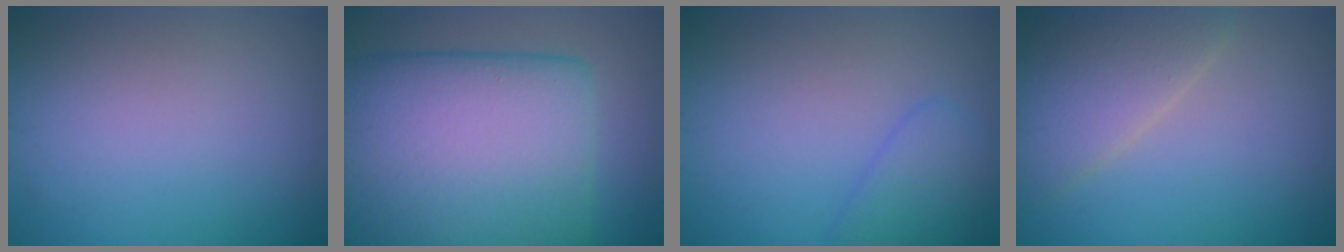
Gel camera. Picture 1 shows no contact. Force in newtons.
{"total": 17.5, "press": 17.4, "slide": 1.0}
{"total": 2.7, "press": 2.6, "slide": 0.2}
{"total": 4.3, "press": 4.3, "slide": 0.3}